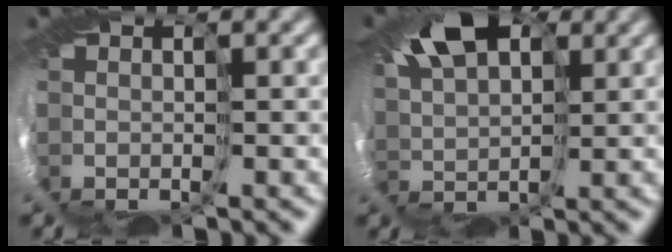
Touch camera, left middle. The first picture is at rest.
{"total": 6.4, "force": [3.4, 3.6, 4.0], "torque": [-0.086, 0.022, 0.047]}